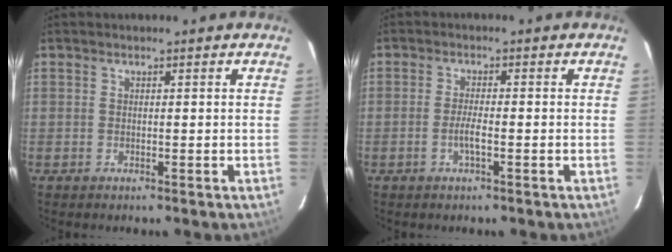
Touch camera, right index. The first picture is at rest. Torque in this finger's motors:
{"motor_torque": [0.90, -0.36, 0.46, 0.11]}